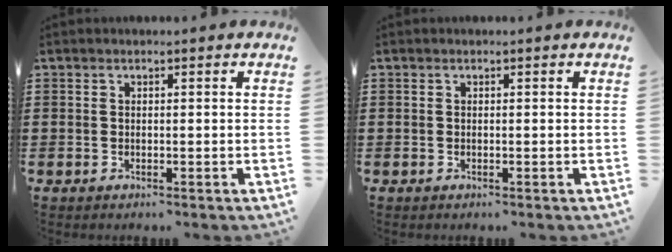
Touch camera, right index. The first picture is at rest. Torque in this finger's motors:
{"motor_torque": [-0.43, 0.46, 0.00, 0.00]}